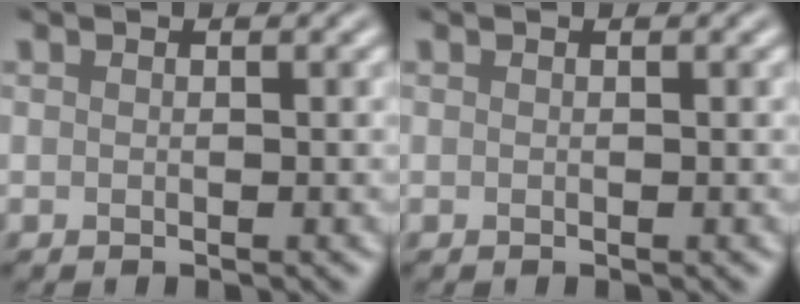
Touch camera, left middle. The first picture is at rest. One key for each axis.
{"total": 0.0}